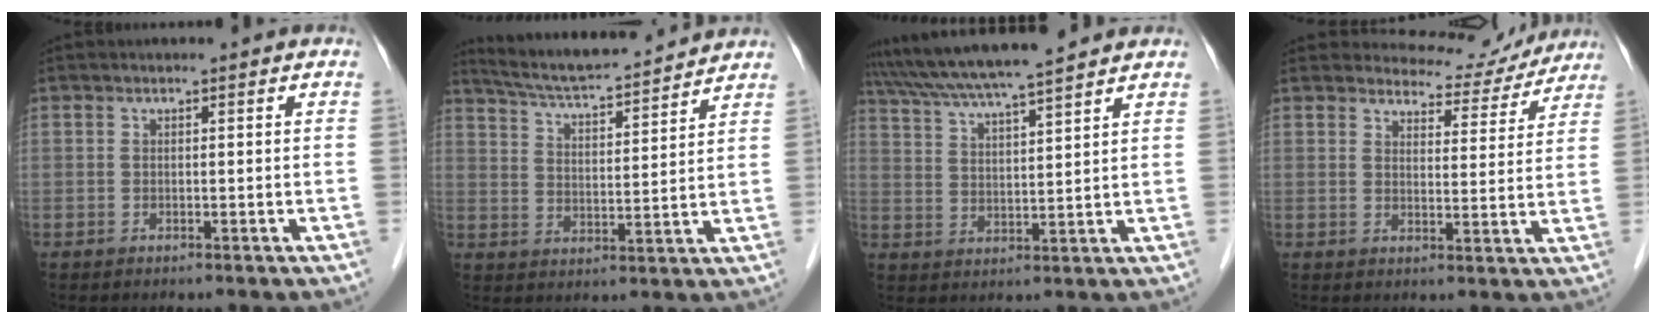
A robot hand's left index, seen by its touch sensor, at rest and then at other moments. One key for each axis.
{"total": 14.6, "fx": 13.6, "fy": 1.0, "fz": 5.3, "tx": -0.095, "ty": 0.013, "tz": 0.211}
{"total": 13.2, "fx": 11.7, "fy": -0.1, "fz": 6.2, "tx": -0.116, "ty": 0.027, "tz": 0.190}
{"total": 8.5, "fx": 8.2, "fy": 2.1, "fz": -0.2, "tx": 0.008, "ty": -0.011, "tz": 0.095}